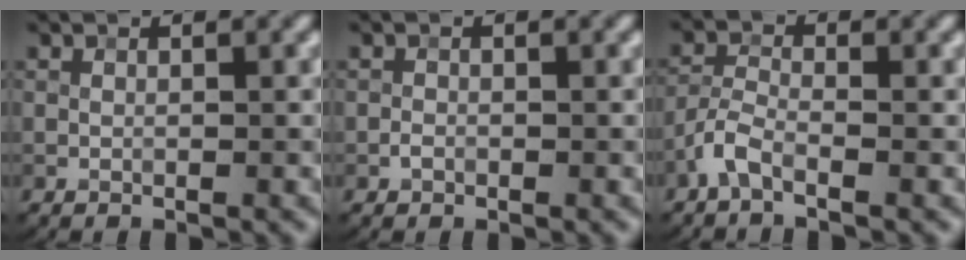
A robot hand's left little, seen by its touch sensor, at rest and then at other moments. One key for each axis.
{"total": 0.6, "fx": -0.3, "fy": 0.5, "fz": 0.1, "tx": 0.001, "ty": -0.002, "tz": -0.010}
{"total": 2.2, "fx": -1.8, "fy": 0.4, "fz": 1.2, "tx": -0.029, "ty": 0.006, "tz": -0.046}